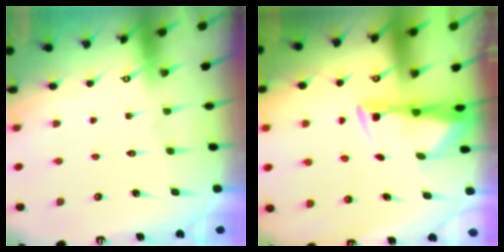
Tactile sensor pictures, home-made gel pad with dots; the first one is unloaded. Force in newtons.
{"total": 3.4, "press": 3.3, "slide": 0.9}